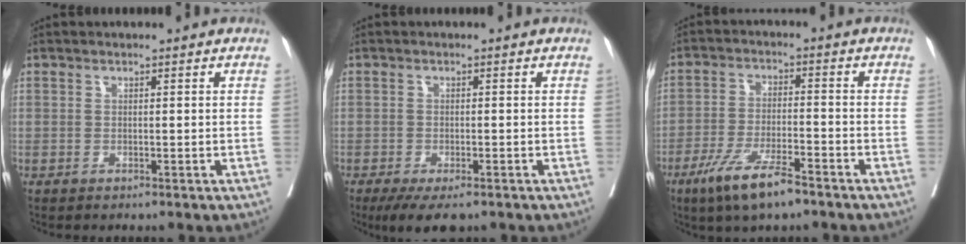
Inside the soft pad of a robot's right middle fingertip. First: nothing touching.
{"total": 5.8, "force": [-4.1, 1.9, 3.7], "torque": [-0.049, -0.010, -0.066]}
{"total": 9.2, "force": [-6.2, 1.4, 6.6], "torque": [-0.129, -0.017, -0.109]}